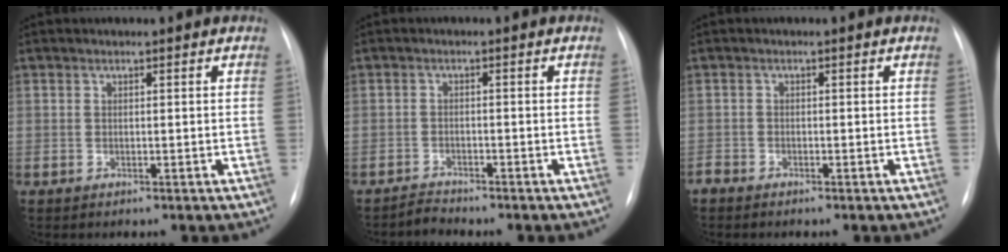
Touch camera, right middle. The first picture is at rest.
{"total": 1.8, "force": [-1.7, -0.1, -0.5], "torque": [0.012, -0.010, -0.031]}
{"total": 1.2, "force": [-1.1, 0.4, 0.1], "torque": [-0.004, -0.001, -0.021]}